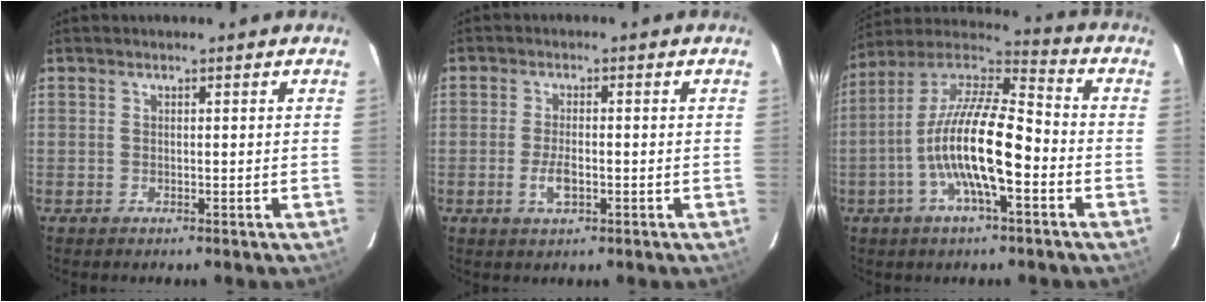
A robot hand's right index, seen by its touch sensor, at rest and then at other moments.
{"total": 3.7, "force": [-1.3, 1.5, 3.2], "torque": [-0.067, -0.003, -0.023]}
{"total": 16.1, "force": [-4.7, 4.2, 14.8], "torque": [-0.278, -0.003, -0.097]}